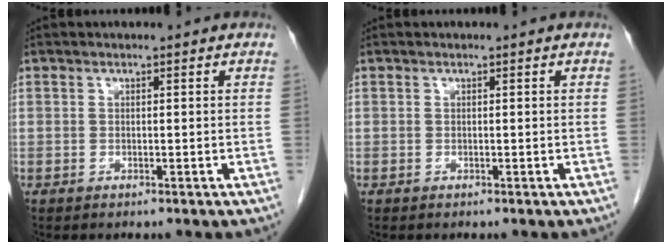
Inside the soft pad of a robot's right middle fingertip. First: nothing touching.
{"total": 0.0}